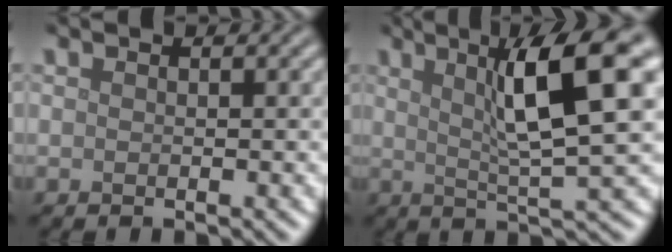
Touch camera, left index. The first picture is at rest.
{"total": 9.4, "force": [2.8, 1.5, 8.8], "torque": [-0.115, 0.011, 0.042]}